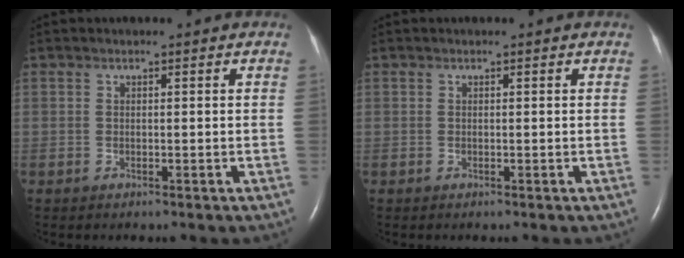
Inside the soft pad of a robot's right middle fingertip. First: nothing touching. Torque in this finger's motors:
{"motor_torque": [0.01, -0.01, -0.22, -0.21]}